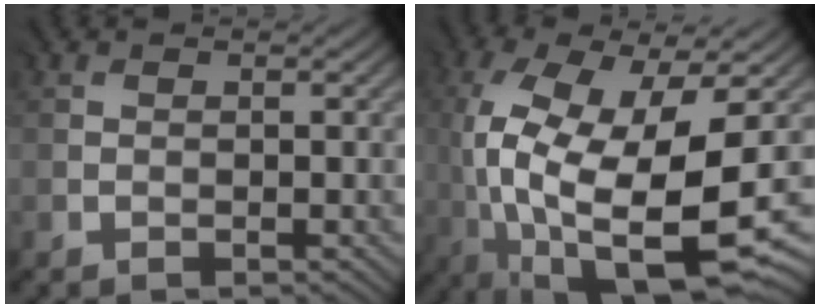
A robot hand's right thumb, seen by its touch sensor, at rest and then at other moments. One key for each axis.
{"total": 15.4, "fx": -3.3, "fy": 5.8, "fz": 13.9, "tx": -0.291, "ty": -0.025, "tz": -0.039}